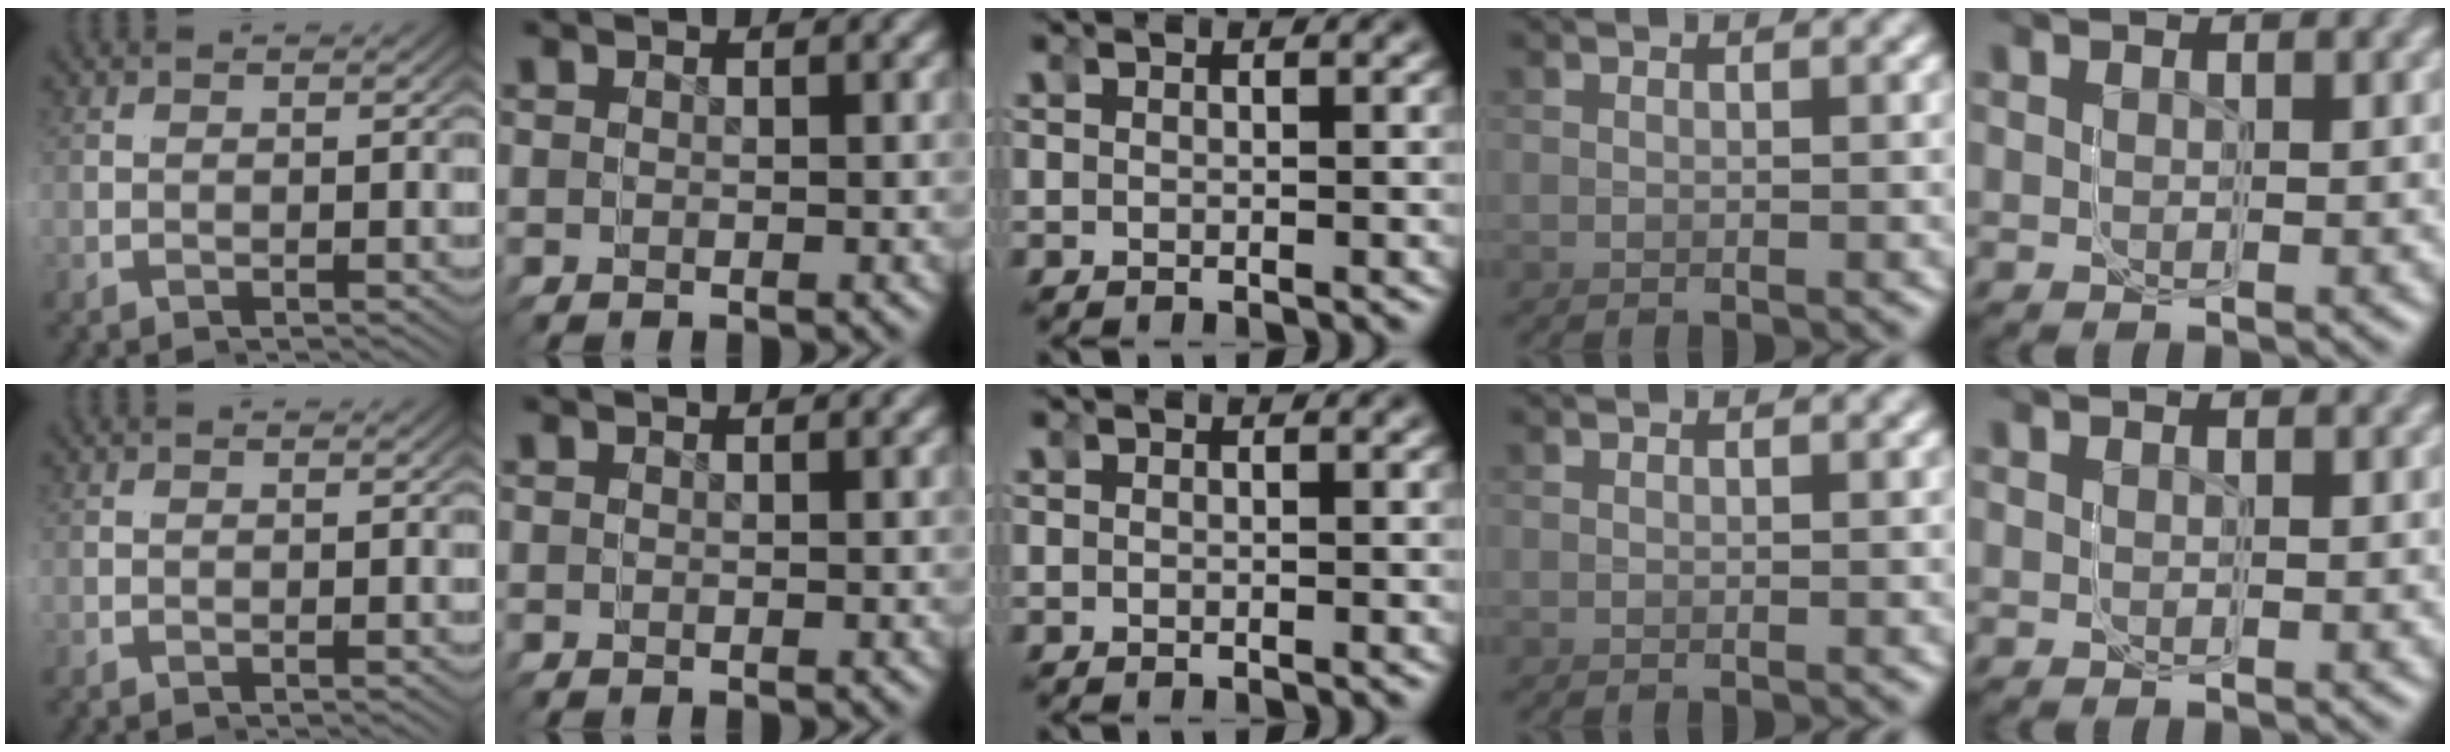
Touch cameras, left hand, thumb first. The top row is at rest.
{}